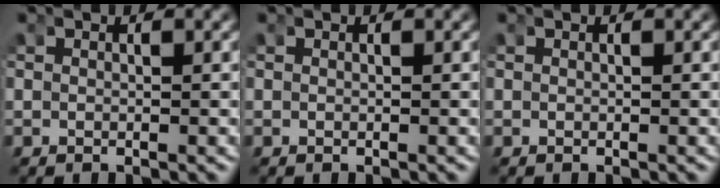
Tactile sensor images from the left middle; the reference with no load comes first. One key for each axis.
{"total": 0.0}
{"total": 0.0}